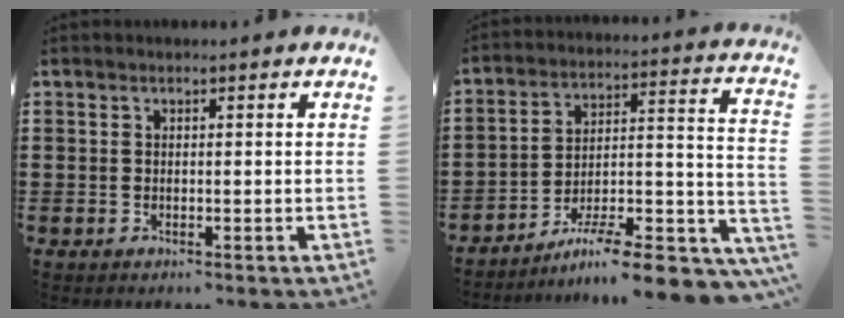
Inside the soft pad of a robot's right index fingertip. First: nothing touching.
{"total": 9.8, "force": [-8.0, 0.8, 5.7], "torque": [-0.075, 0.010, -0.152]}